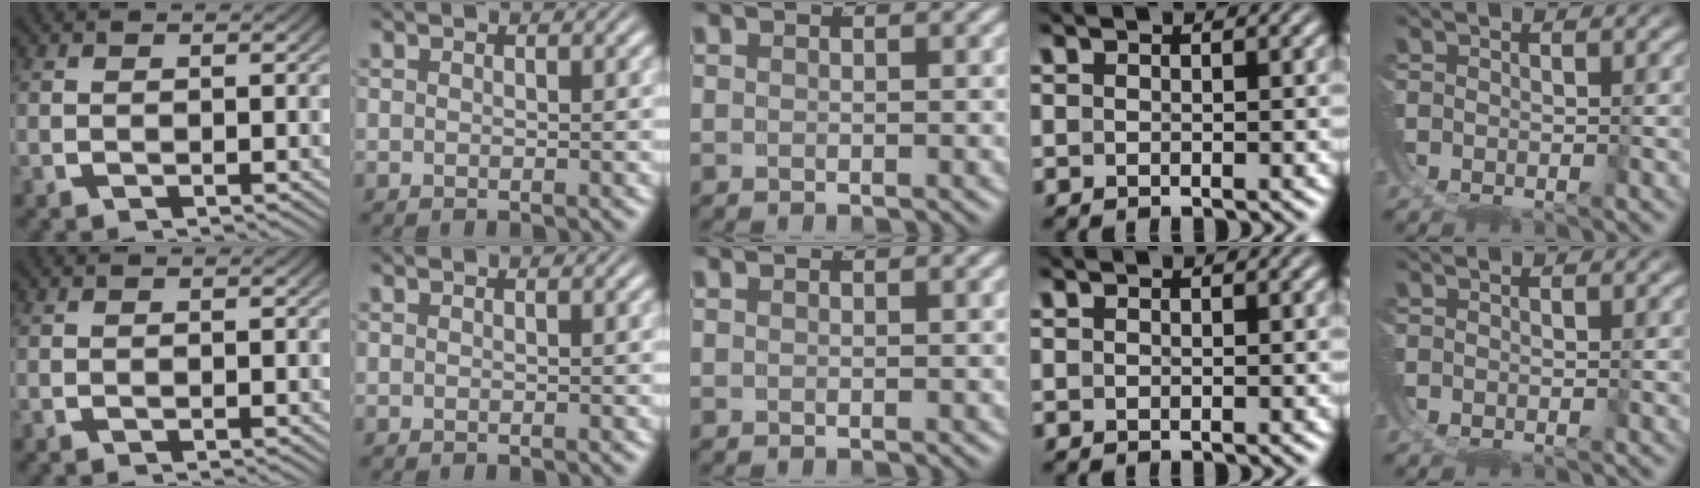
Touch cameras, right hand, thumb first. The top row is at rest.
{}